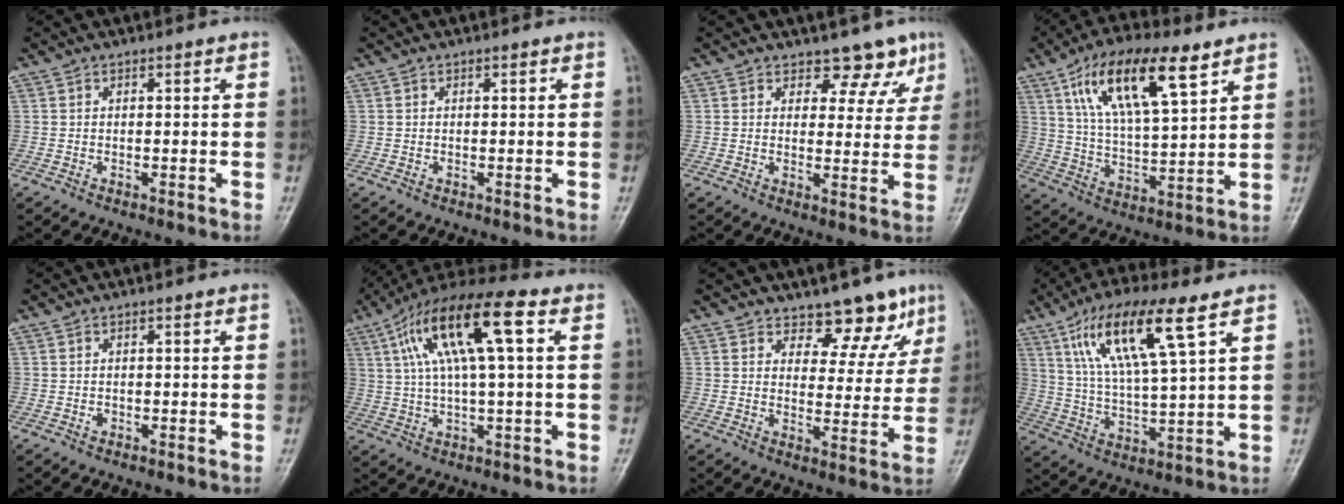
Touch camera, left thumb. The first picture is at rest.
{"total": 0.0}
{"total": 6.3, "force": [4.7, 3.8, 1.7], "torque": [0.015, -0.031, 0.053]}
{"total": 17.3, "force": [8.9, 6.1, 13.6], "torque": [-0.222, -0.023, 0.162]}
{"total": 0.8, "force": [-0.2, 0.7, 0.5], "torque": [-0.001, 0.002, -0.002]}
{"total": 16.7, "force": [5.1, 4.6, 15.2], "torque": [-0.289, 0.028, 0.085]}
{"total": 8.3, "force": [6.3, 4.6, 2.9], "torque": [0.004, -0.042, 0.084]}
{"total": 15.6, "force": [7.6, 3.4, 13.2], "torque": [-0.253, -0.020, 0.145]}